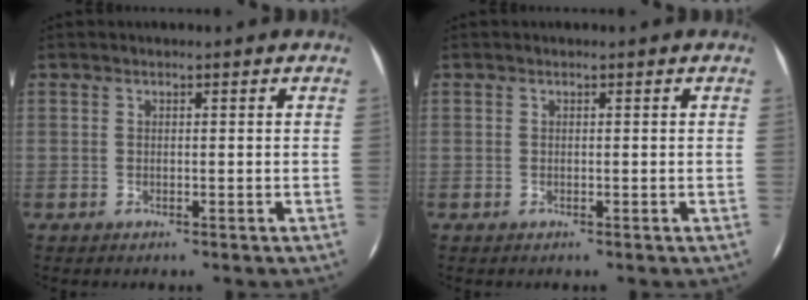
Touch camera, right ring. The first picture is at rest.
{"total": 0.0}